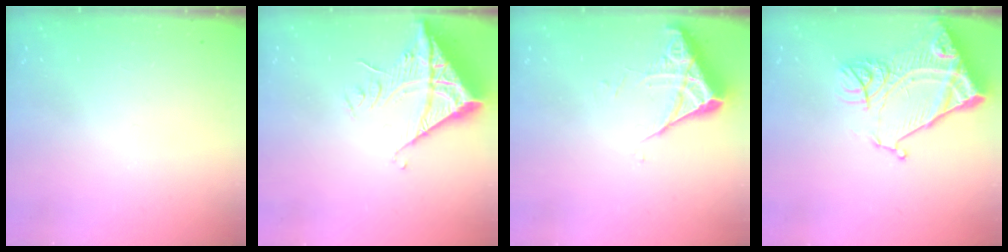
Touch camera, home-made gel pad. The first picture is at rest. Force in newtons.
{"total": 15.7, "press": 15.6, "slide": 1.8}
{"total": 5.4, "press": 5.3, "slide": 0.6}
{"total": 17.1, "press": 17.0, "slide": 1.9}